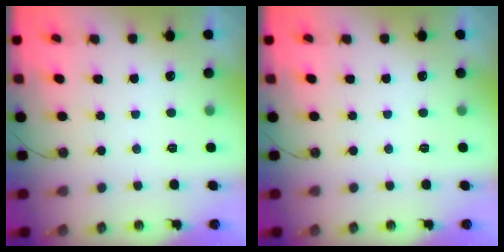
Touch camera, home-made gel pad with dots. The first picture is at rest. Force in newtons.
{"total": 0.0}